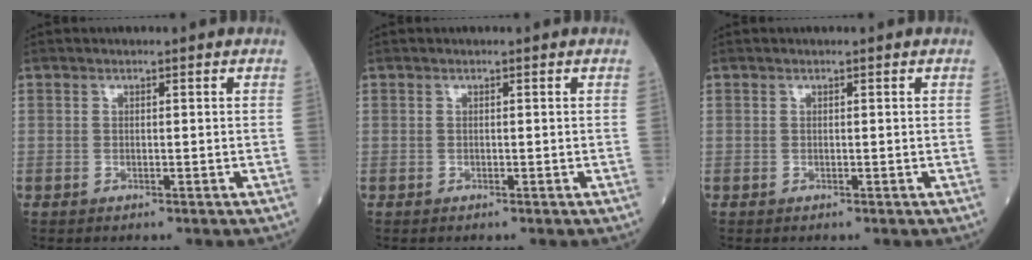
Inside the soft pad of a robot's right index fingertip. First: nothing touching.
{"total": 0.0}
{"total": 0.0}